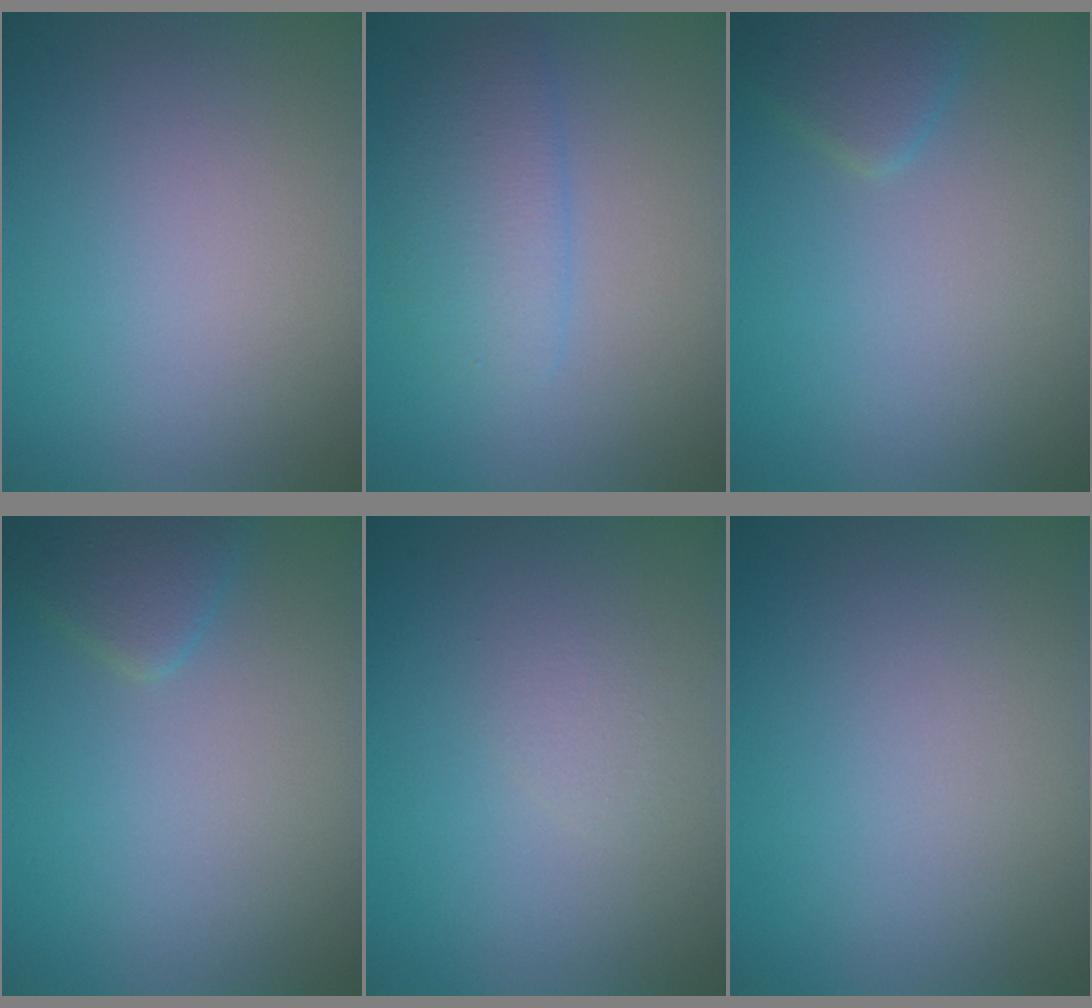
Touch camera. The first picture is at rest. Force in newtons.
{"total": 2.8, "press": 2.8, "slide": 0.1}
{"total": 2.1, "press": 2.1, "slide": 0.1}
{"total": 2.1, "press": 2.1, "slide": 0.1}
{"total": 1.0, "press": 1.0, "slide": 0.0}
{"total": 0.0}